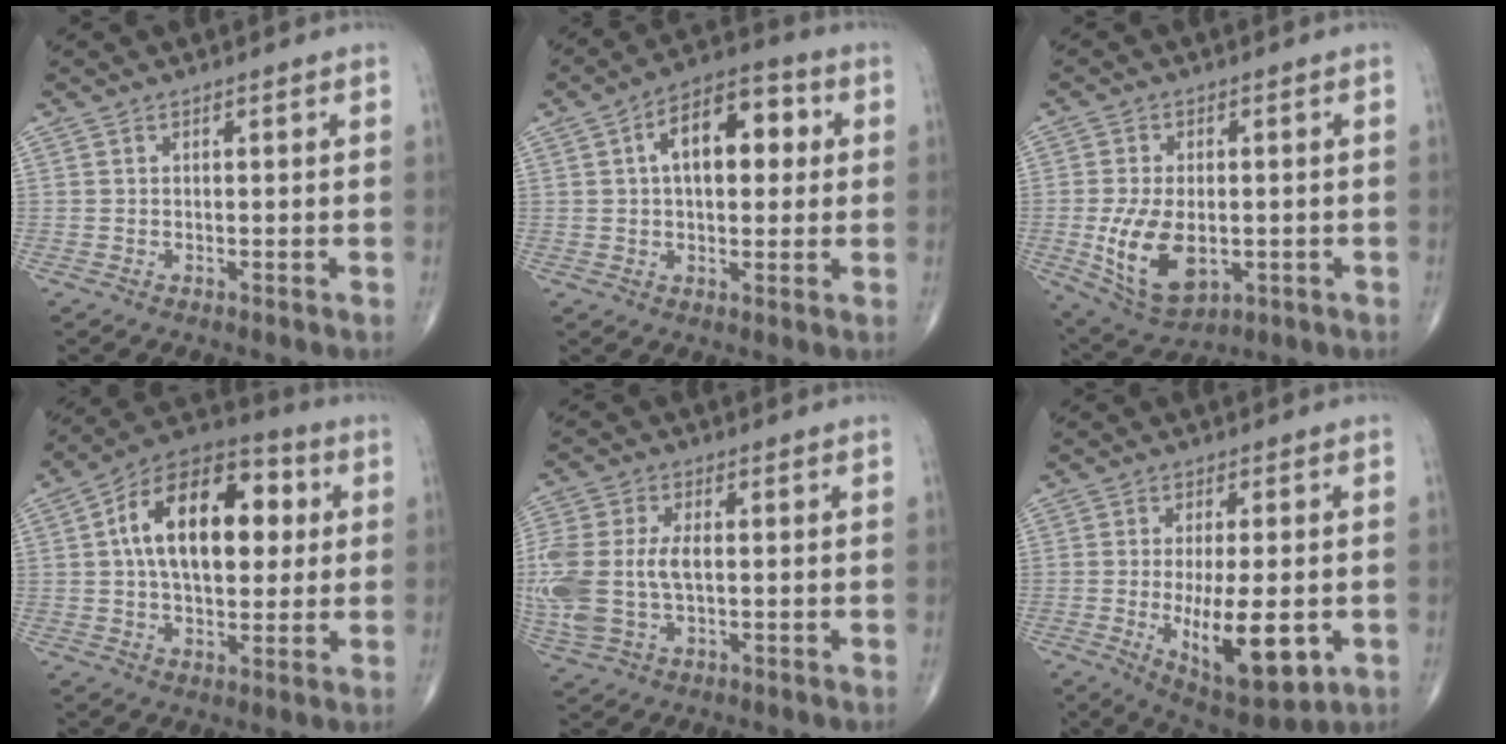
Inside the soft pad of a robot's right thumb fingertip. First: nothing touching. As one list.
[{"total": 12.7, "force": [2.7, 6.9, 10.3], "torque": [-0.133, 0.022, 0.034]}, {"total": 12.1, "force": [-2.2, 6.9, 9.7], "torque": [-0.174, -0.009, -0.023]}, {"total": 19.8, "force": [3.6, 11.1, 16.0], "torque": [-0.227, 0.021, 0.048]}, {"total": 14.1, "force": [-0.4, 8.4, 11.4], "torque": [-0.295, 0.002, 0.001]}, {"total": 14.6, "force": [-3.2, 5.5, 13.1], "torque": [-0.199, -0.017, -0.035]}]